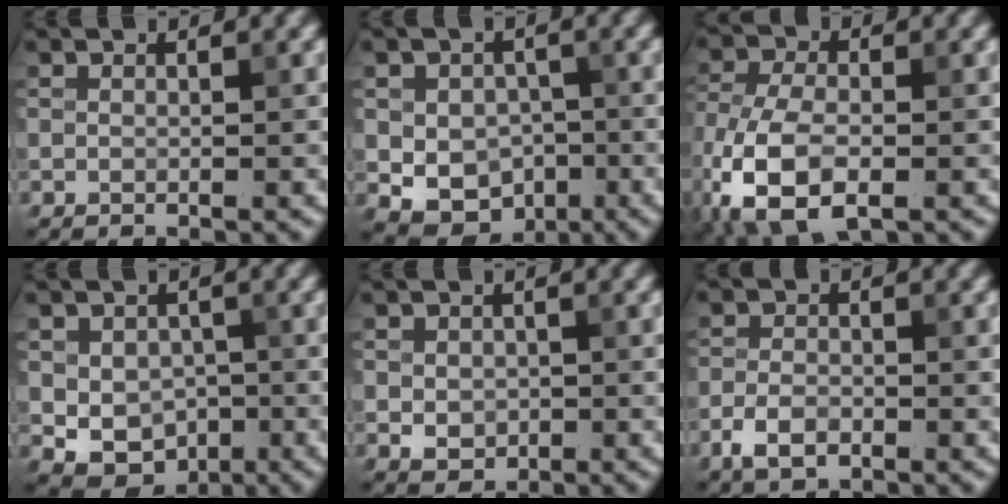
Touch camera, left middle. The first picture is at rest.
{"total": 6.3, "force": [-1.2, 5.0, 3.5], "torque": [-0.045, -0.009, -0.023]}
{"total": 8.7, "force": [-3.4, 4.8, 6.4], "torque": [-0.152, -0.014, -0.072]}
{"total": 5.3, "force": [-0.8, 4.2, 3.2], "torque": [-0.050, -0.008, -0.006]}
{"total": 2.0, "force": [-0.3, 1.7, 1.1], "torque": [-0.018, -0.005, -0.007]}
{"total": 2.8, "force": [-1.5, 1.5, 1.7], "torque": [-0.033, 0.000, -0.036]}